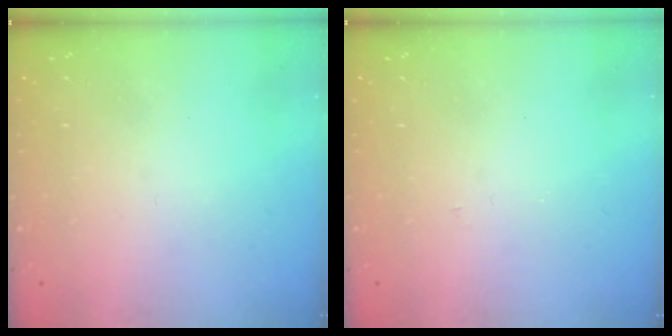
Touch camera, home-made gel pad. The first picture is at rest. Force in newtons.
{"total": 2.7, "press": 2.7, "slide": 0.3}